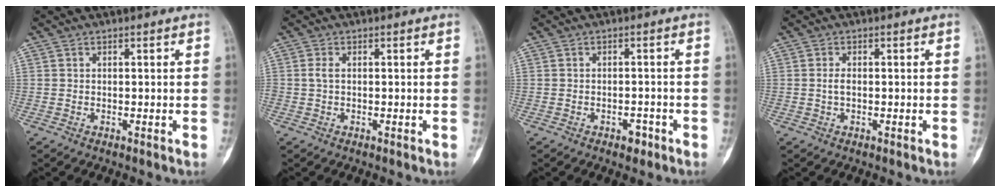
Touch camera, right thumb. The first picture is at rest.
{"total": 1.2, "force": [0.1, 0.7, 1.0], "torque": [-0.021, 0.001, 0.001]}
{"total": 2.3, "force": [-1.4, 1.3, 1.2], "torque": [-0.010, 0.009, -0.016]}
{"total": 1.4, "force": [-0.1, 0.7, 1.2], "torque": [-0.024, 0.001, -0.003]}